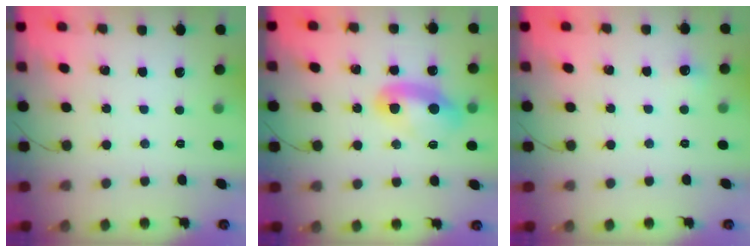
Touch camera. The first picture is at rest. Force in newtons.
{"total": 10.4, "press": 10.3, "slide": 1.0}
{"total": 4.7, "press": 4.6, "slide": 1.2}